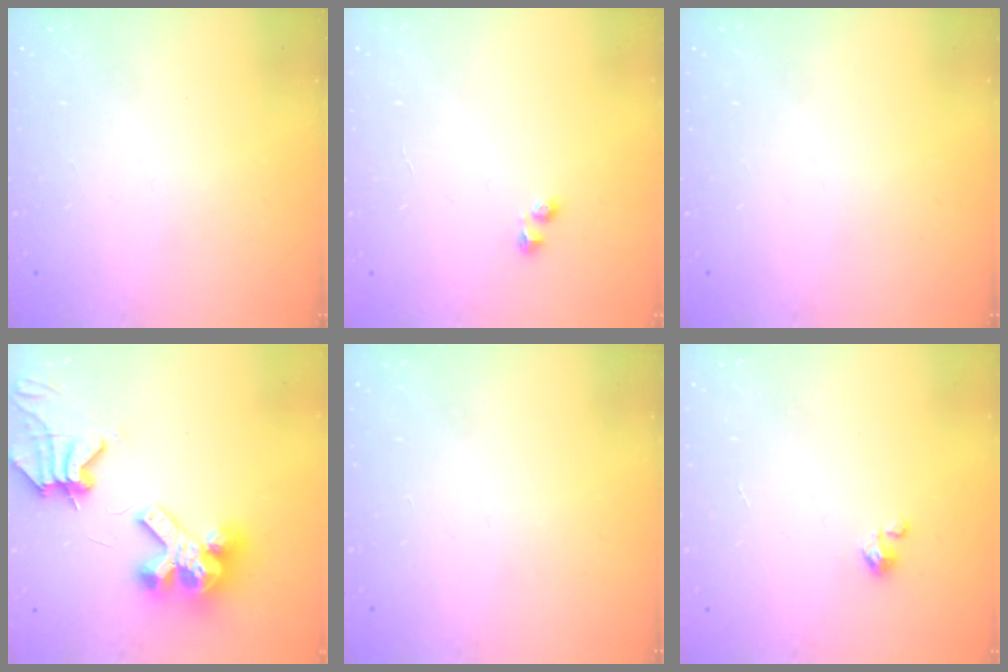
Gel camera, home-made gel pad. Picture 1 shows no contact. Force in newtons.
{"total": 1.8, "press": 1.7, "slide": 0.6}
{"total": 0.0}
{"total": 13.2, "press": 13.1, "slide": 1.6}
{"total": 0.0}
{"total": 2.5, "press": 2.5, "slide": 0.3}